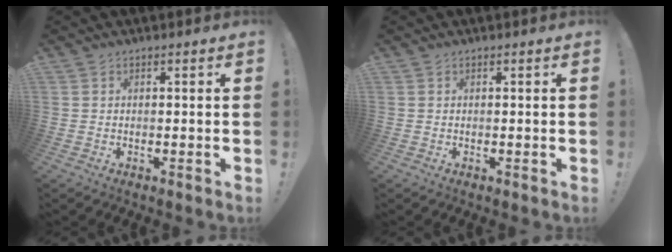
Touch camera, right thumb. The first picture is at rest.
{"total": 0.0}